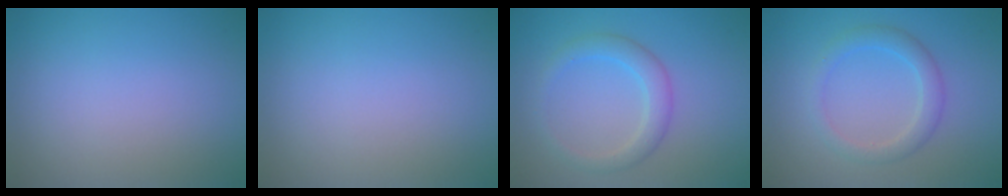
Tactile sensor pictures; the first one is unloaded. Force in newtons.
{"total": 0.0}
{"total": 2.8, "press": 2.8, "slide": 0.2}
{"total": 2.7, "press": 2.7, "slide": 0.1}